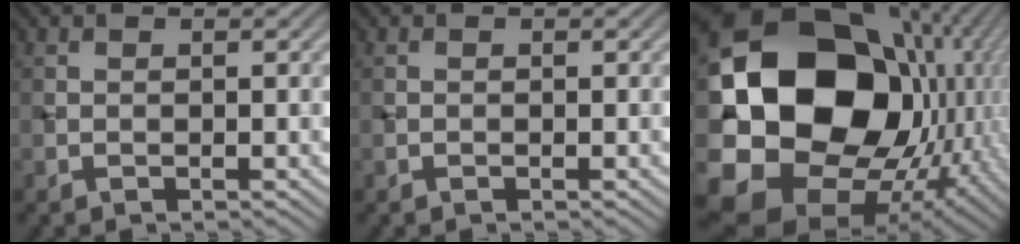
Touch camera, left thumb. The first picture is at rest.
{"total": 0.0}
{"total": 23.5, "force": [0.5, 18.2, 14.9], "torque": [-0.352, -0.054, 0.037]}